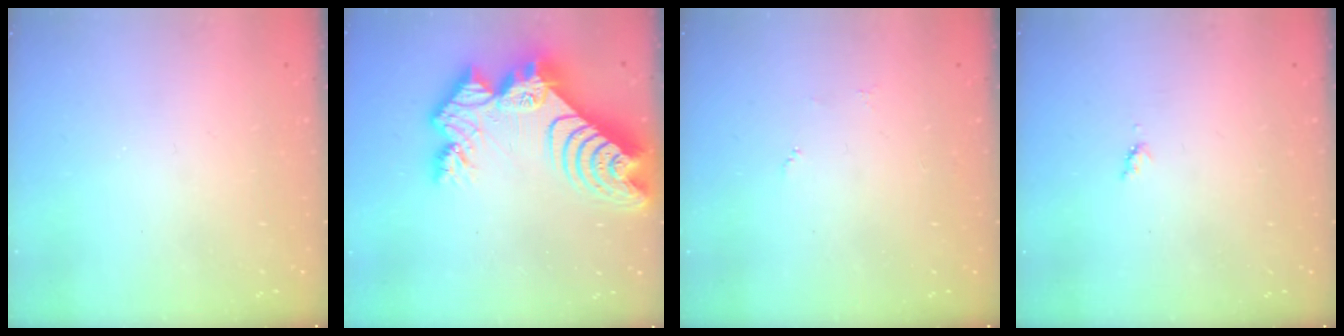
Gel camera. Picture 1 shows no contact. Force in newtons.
{"total": 19.7, "press": 19.6, "slide": 1.9}
{"total": 3.4, "press": 3.4, "slide": 0.4}
{"total": 3.8, "press": 3.8, "slide": 0.4}